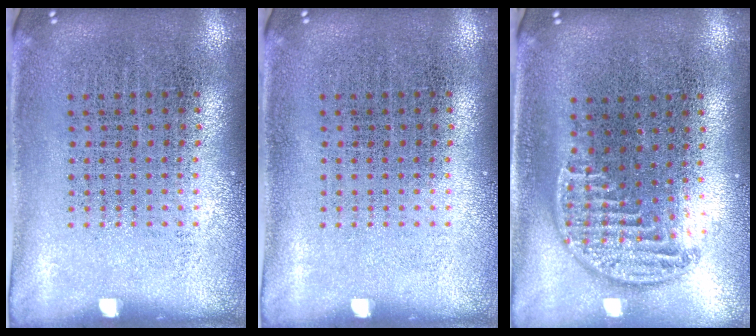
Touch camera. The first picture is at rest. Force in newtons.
{"total": 0.0}
{"total": 1.2, "press": 1.0, "slide": 0.7}